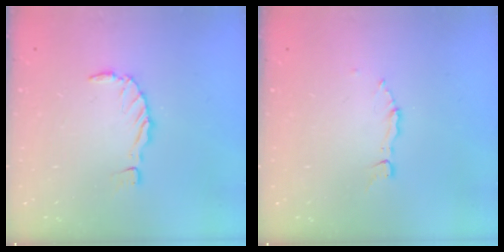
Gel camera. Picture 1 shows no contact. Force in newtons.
{"total": 2.7, "press": 2.7, "slide": 0.2}